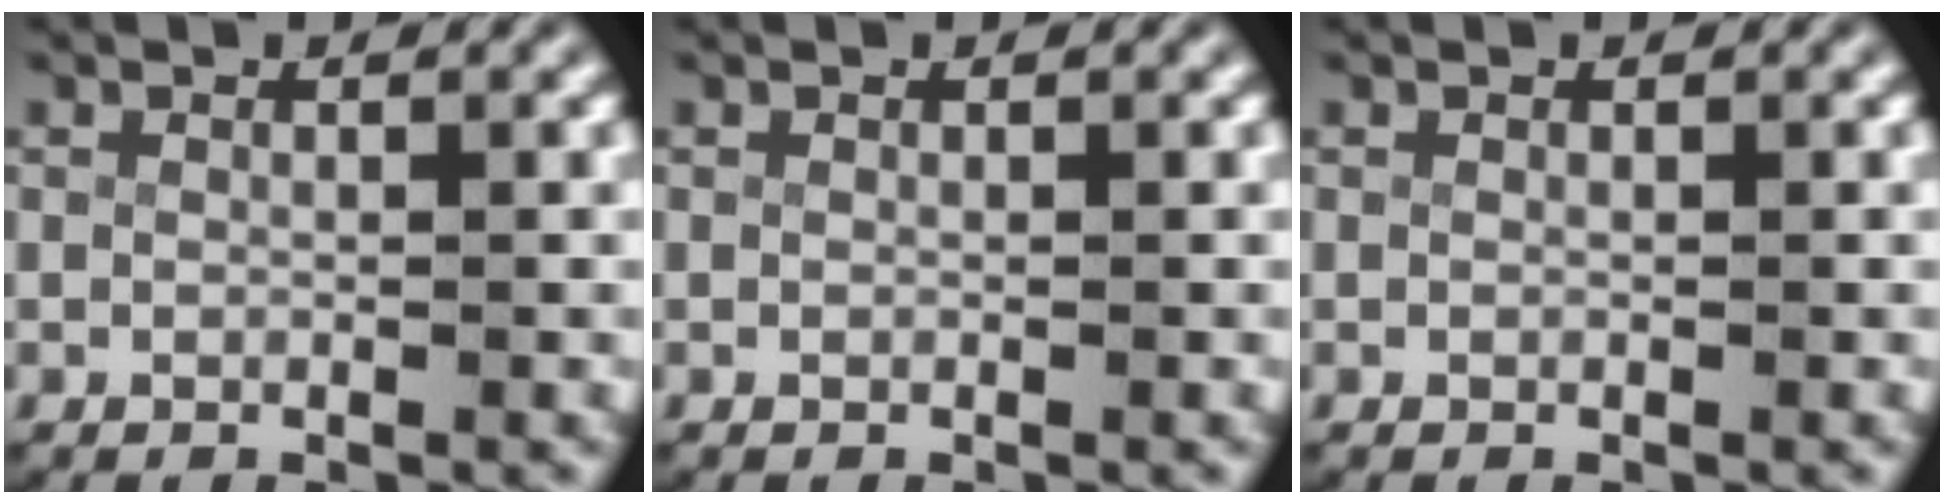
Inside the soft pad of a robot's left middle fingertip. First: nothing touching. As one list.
[{"total": 0.0}, {"total": 0.0}]